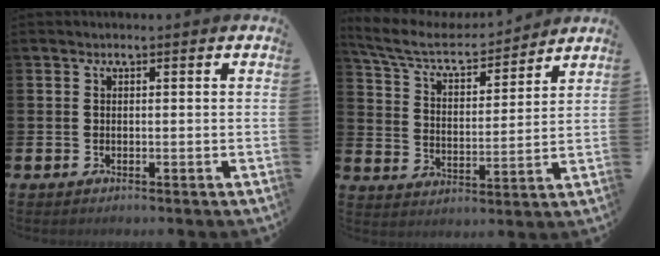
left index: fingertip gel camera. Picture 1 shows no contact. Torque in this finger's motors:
{"motor_torque": [1.00, -1.14, 0.44, 0.10]}